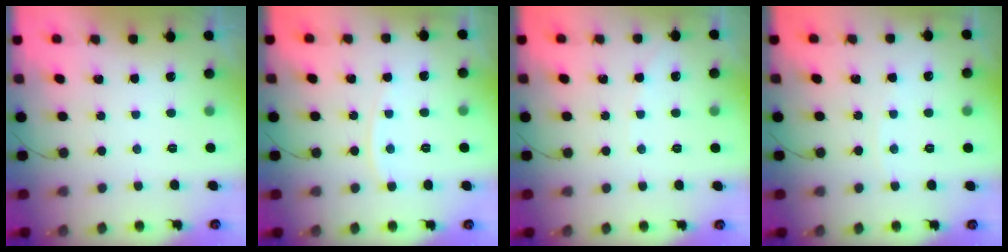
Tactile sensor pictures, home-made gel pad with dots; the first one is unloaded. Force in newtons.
{"total": 4.3, "press": 4.3, "slide": 0.5}
{"total": 3.5, "press": 3.5, "slide": 0.5}
{"total": 2.6, "press": 2.6, "slide": 0.4}